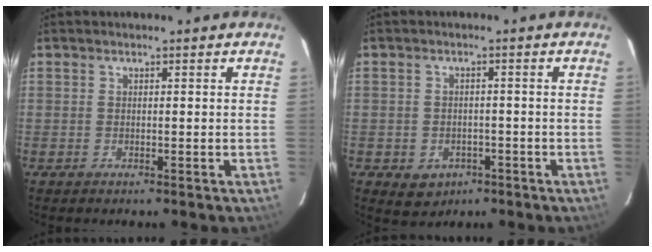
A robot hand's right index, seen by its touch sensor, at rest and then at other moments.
{"total": 5.1, "force": [-2.3, 4.3, 1.5], "torque": [-0.039, 0.005, -0.019]}